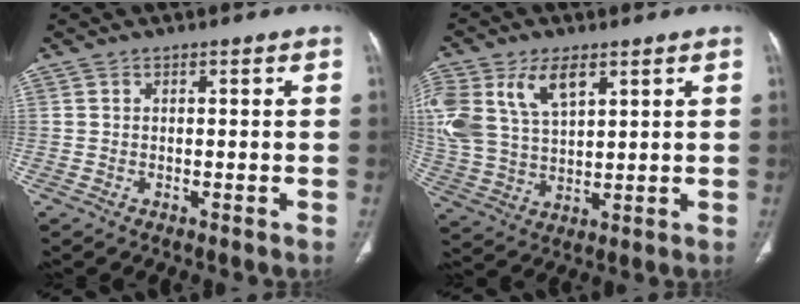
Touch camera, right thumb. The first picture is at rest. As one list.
[{"total": 16.9, "force": [7.2, 10.1, 11.5], "torque": [-0.260, -0.005, 0.143]}]